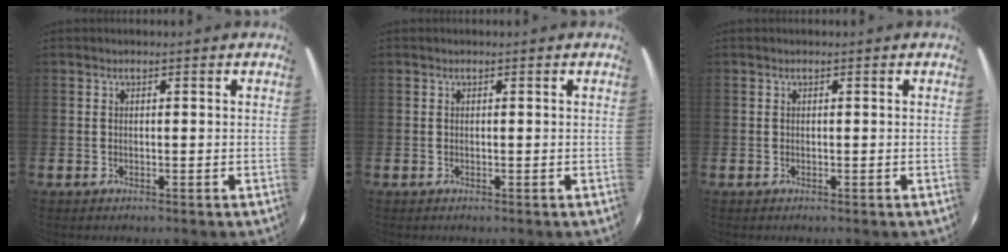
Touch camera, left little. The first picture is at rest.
{"total": 0.0}
{"total": 0.0}